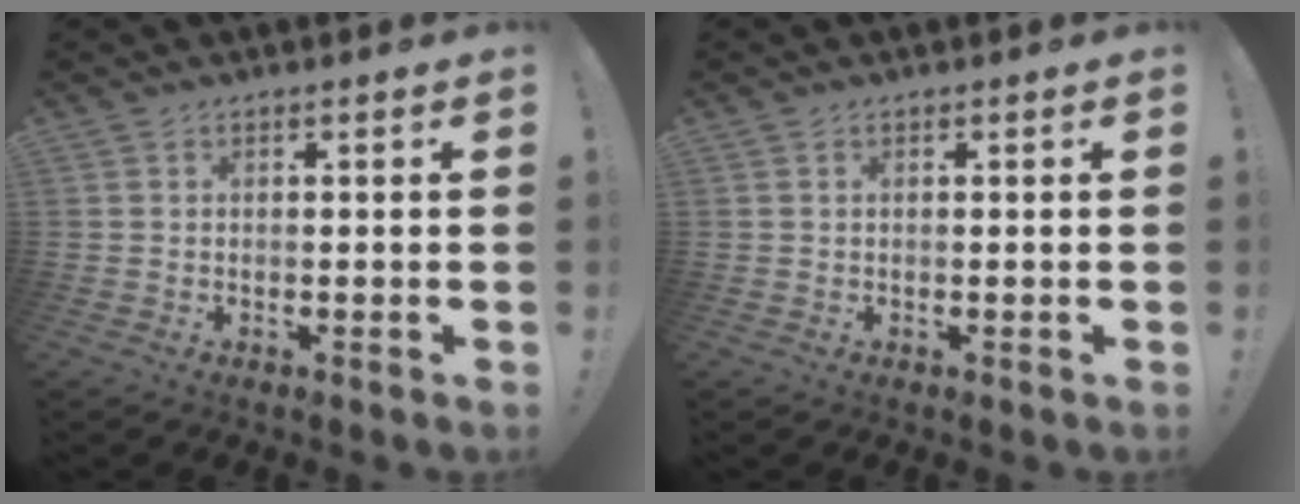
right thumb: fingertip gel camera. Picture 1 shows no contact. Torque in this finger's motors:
{"motor_torque": [-0.15, -0.01, -0.09, 0.15, -0.03]}